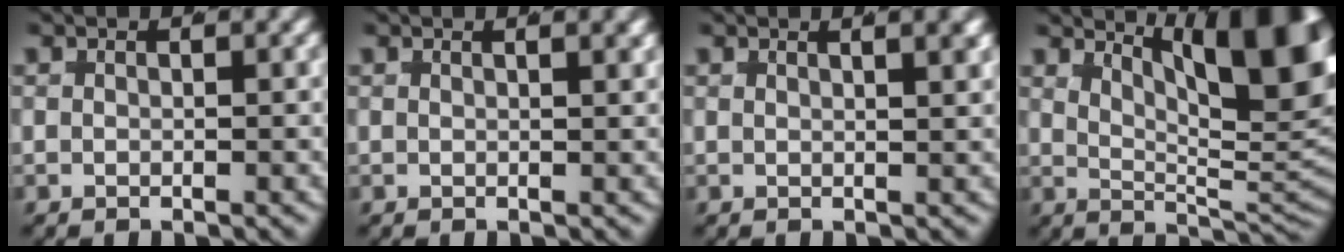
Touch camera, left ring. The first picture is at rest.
{"total": 1.2, "force": [0.8, 0.3, 0.8], "torque": [-0.007, 0.003, 0.010]}
{"total": 2.5, "force": [1.6, 0.8, 1.7], "torque": [-0.015, 0.008, 0.020]}
{"total": 15.4, "force": [4.3, 7.5, 12.7], "torque": [-0.130, 0.012, 0.044]}